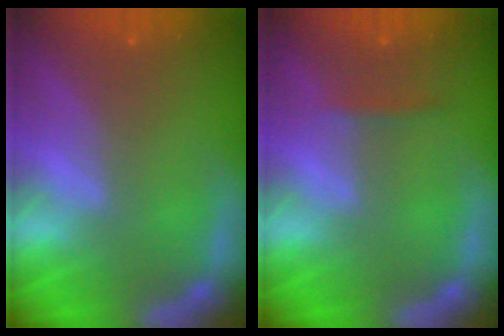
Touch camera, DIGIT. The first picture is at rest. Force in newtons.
{"total": 0.9}